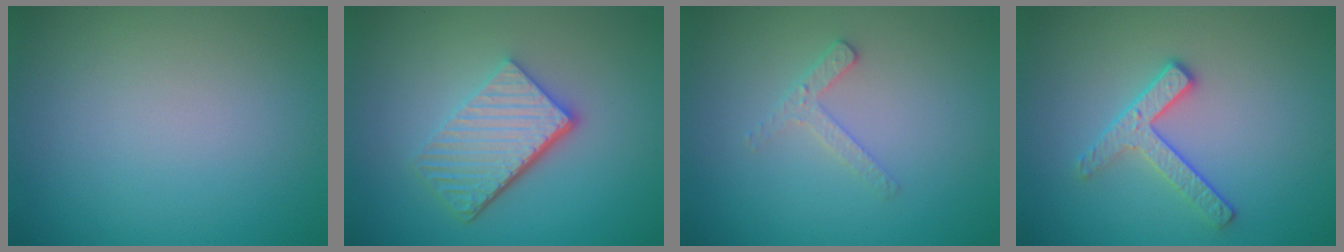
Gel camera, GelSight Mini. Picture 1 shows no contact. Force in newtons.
{"total": 5.3, "press": 3.8, "slide": 3.8}
{"total": 1.7, "press": 1.7, "slide": 0.3}
{"total": 2.8, "press": 2.5, "slide": 1.3}